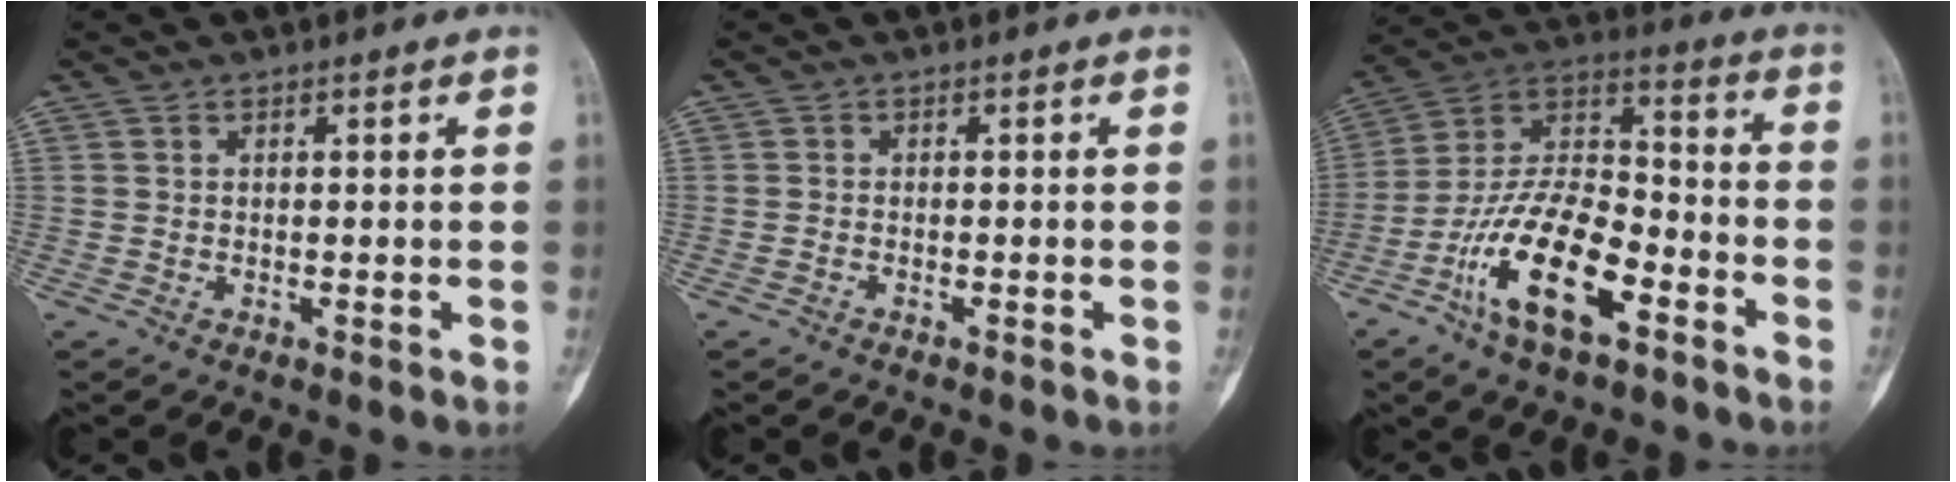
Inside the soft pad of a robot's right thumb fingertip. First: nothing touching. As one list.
[{"total": 0.5, "force": [-0.5, 0.1, 0.1], "torque": [-0.007, 0.003, -0.012]}, {"total": 18.1, "force": [-8.7, 7.8, 13.8], "torque": [-0.247, 0.062, -0.163]}]